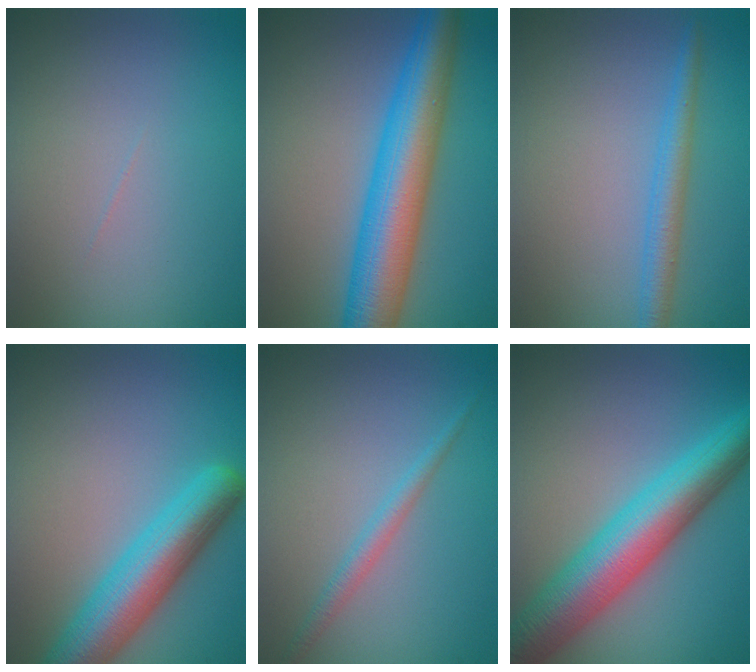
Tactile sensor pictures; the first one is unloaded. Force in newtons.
{"total": 9.5, "press": 9.5, "slide": 0.1}
{"total": 2.6, "press": 2.6, "slide": 0.1}
{"total": 7.2, "press": 7.2, "slide": 0.3}
{"total": 1.7, "press": 1.7, "slide": 0.1}
{"total": 9.5, "press": 9.5, "slide": 0.4}